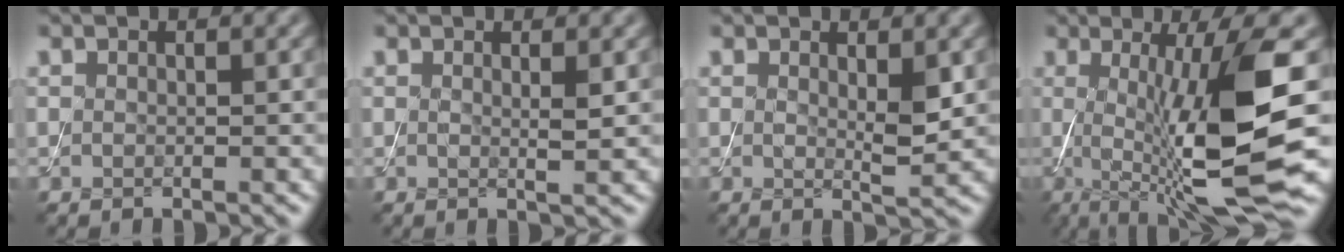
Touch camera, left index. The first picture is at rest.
{"total": 1.4, "force": [0.4, 0.2, 1.3], "torque": [-0.020, -0.007, 0.003]}
{"total": 2.3, "force": [0.5, 0.5, 2.2], "torque": [-0.037, -0.010, 0.011]}
{"total": 13.0, "force": [-0.8, 2.5, 12.7], "torque": [-0.193, -0.007, -0.006]}